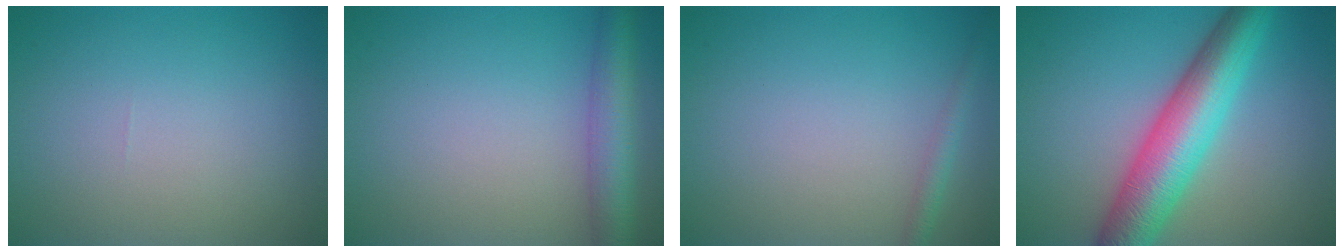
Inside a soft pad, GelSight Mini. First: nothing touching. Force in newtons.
{"total": 4.6, "press": 4.6, "slide": 0.1}
{"total": 1.3, "press": 1.3, "slide": 0.1}
{"total": 8.4, "press": 8.4, "slide": 0.2}